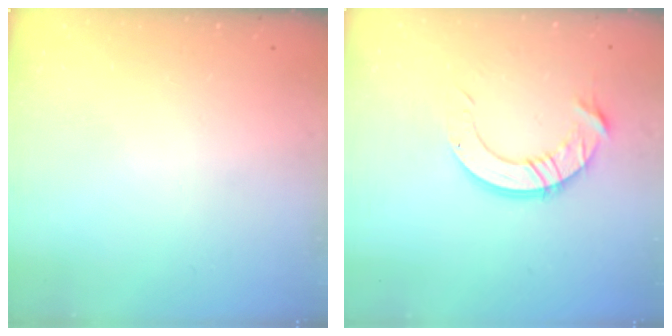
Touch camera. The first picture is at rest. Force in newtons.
{"total": 12.6, "press": 12.6, "slide": 1.3}